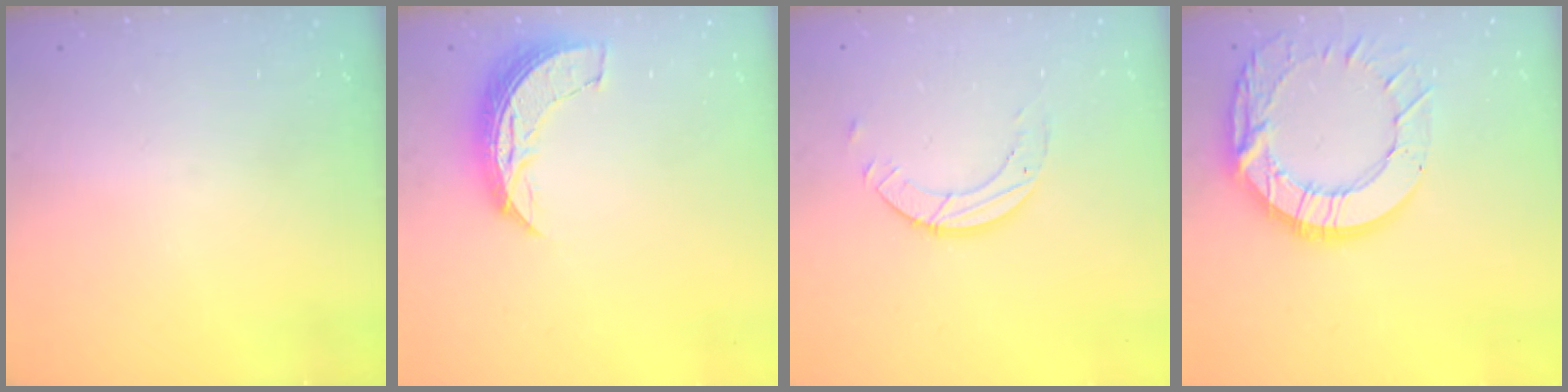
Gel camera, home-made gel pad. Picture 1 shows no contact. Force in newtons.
{"total": 7.6, "press": 7.6, "slide": 0.7}
{"total": 5.8, "press": 5.8, "slide": 0.4}
{"total": 18.2, "press": 18.1, "slide": 1.6}